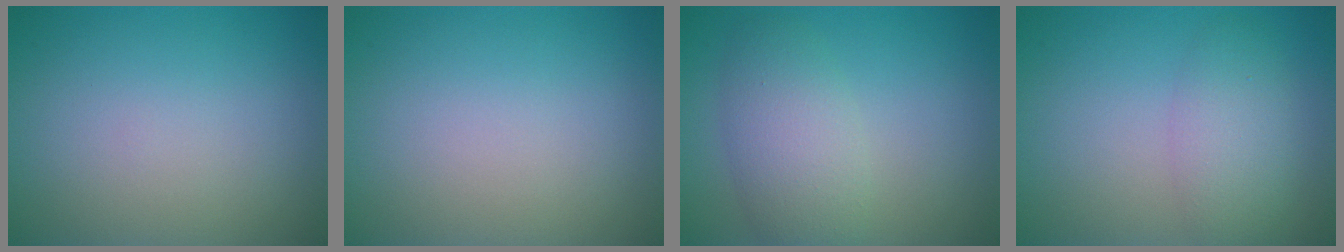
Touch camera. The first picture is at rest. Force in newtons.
{"total": 0.0}
{"total": 4.3, "press": 4.3, "slide": 0.1}
{"total": 4.8, "press": 4.8, "slide": 0.2}